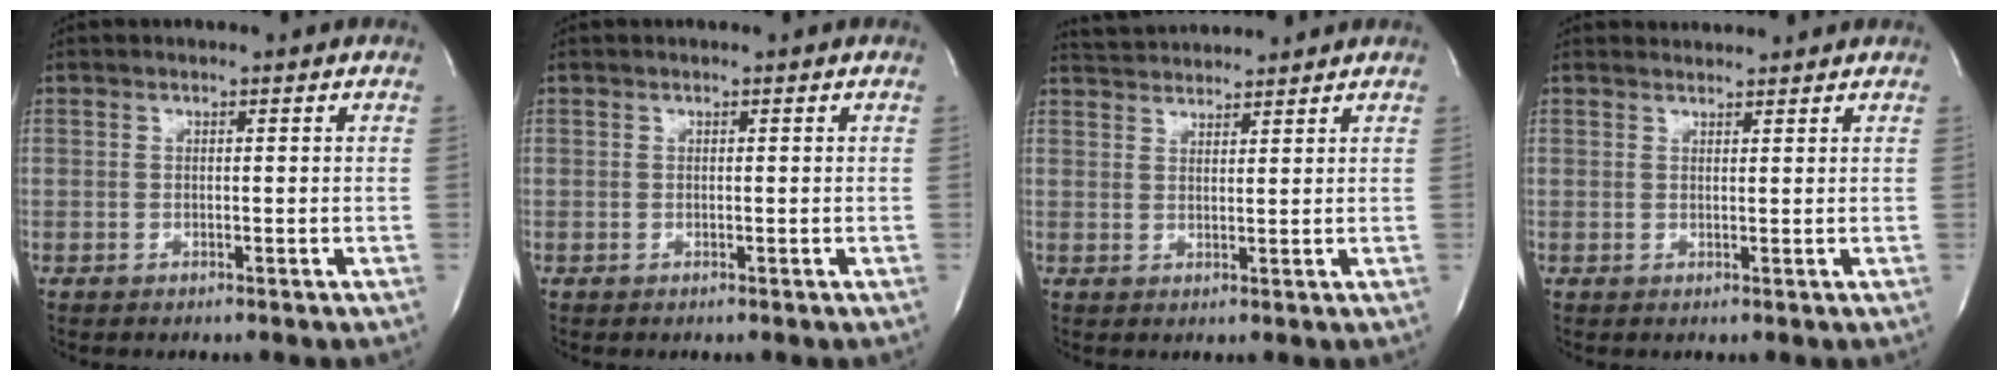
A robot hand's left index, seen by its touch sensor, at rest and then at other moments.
{"total": 0.0}
{"total": 5.5, "force": [5.5, 0.0, 0.6], "torque": [-0.021, 0.030, 0.093]}
{"total": 2.0, "force": [2.0, 0.1, -0.2], "torque": [-0.007, 0.013, 0.035]}